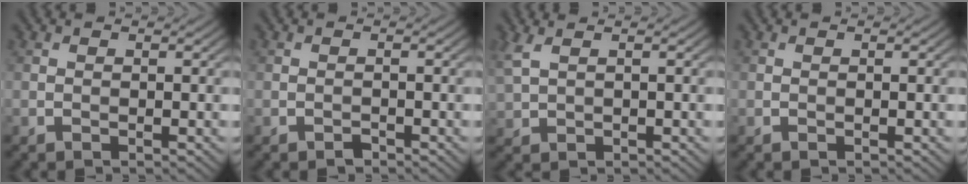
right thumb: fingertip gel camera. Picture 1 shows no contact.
{"total": 0.8, "force": [-0.7, 0.3, 0.2], "torque": [-0.001, 0.000, -0.013]}
{"total": 3.0, "force": [1.7, 1.1, 2.2], "torque": [-0.071, 0.010, 0.039]}
{"total": 0.0}